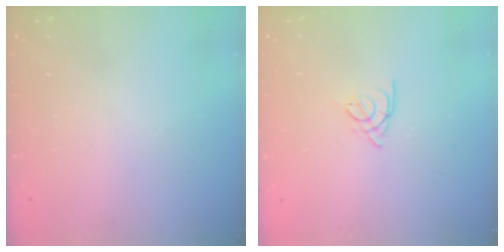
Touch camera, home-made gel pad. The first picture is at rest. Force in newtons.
{"total": 2.7, "press": 2.6, "slide": 0.5}